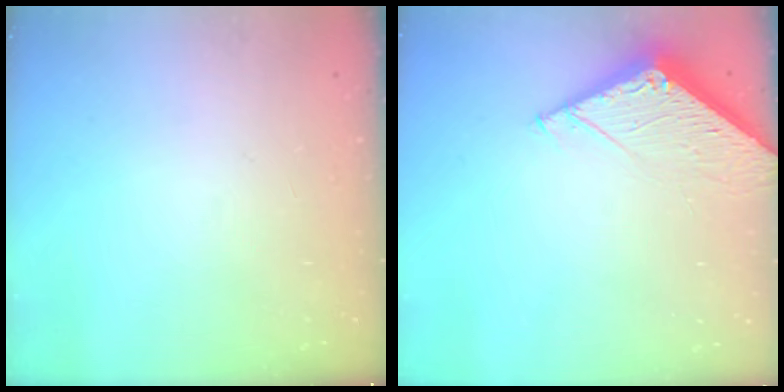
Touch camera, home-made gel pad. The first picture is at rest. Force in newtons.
{"total": 5.7, "press": 5.7, "slide": 0.2}